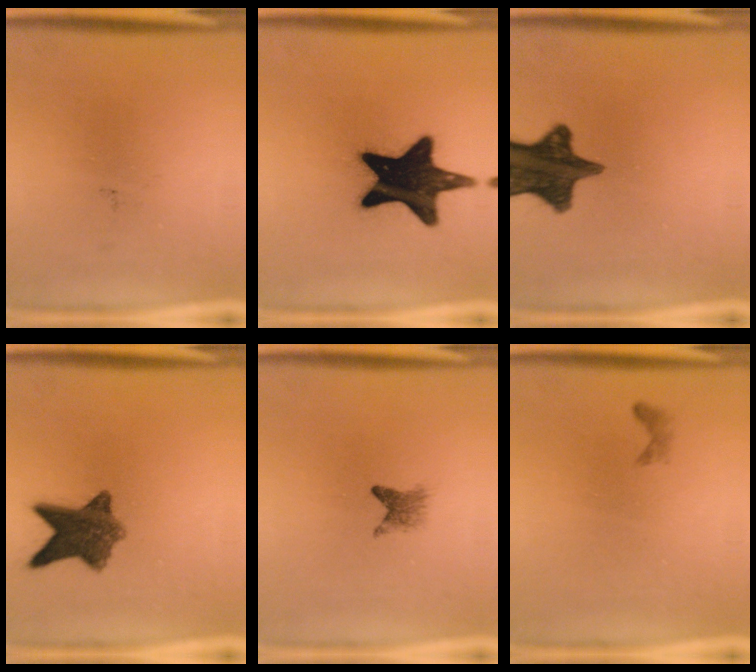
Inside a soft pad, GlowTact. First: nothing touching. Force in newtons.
{"total": 19.1}
{"total": 13.1}
{"total": 8.8}
{"total": 2.0}
{"total": 0.6}